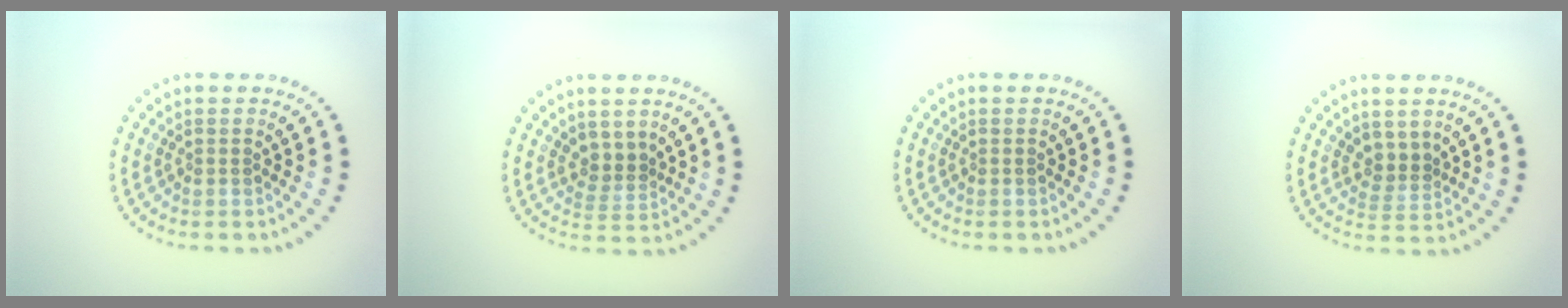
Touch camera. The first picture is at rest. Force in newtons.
{"total": 1.9, "press": 1.4, "slide": 1.4}
{"total": 0.0}
{"total": 1.9, "press": 1.4, "slide": 1.4}